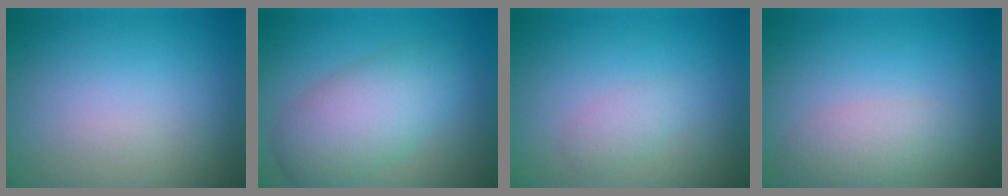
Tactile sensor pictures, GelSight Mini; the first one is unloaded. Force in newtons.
{"total": 6.3, "press": 6.3, "slide": 0.1}
{"total": 1.4, "press": 1.4, "slide": 0.1}
{"total": 2.7, "press": 2.7, "slide": 0.1}